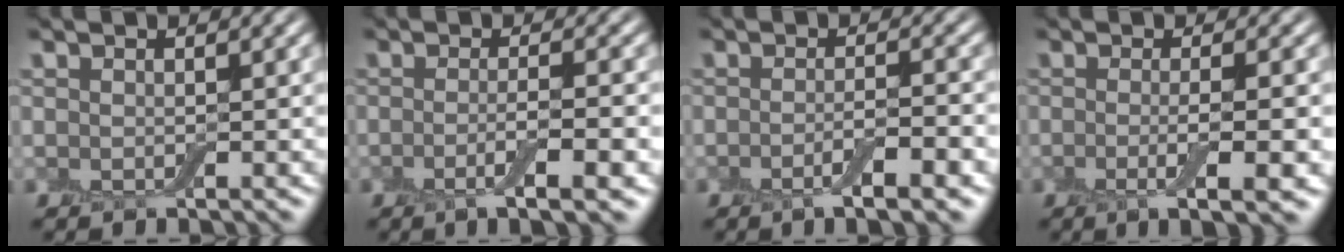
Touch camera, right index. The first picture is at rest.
{"total": 4.1, "force": [-1.2, 0.9, 3.8], "torque": [-0.064, -0.004, -0.023]}
{"total": 3.7, "force": [-1.5, 0.8, 3.3], "torque": [-0.055, -0.001, -0.027]}
{"total": 4.3, "force": [-0.9, 0.9, 4.1], "torque": [-0.067, -0.010, -0.016]}